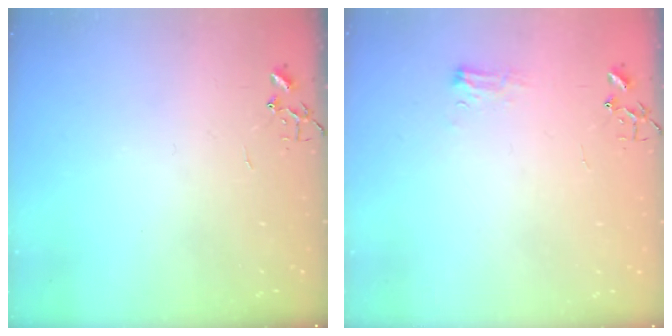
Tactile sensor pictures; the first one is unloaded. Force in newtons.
{"total": 7.3, "press": 7.2, "slide": 0.9}